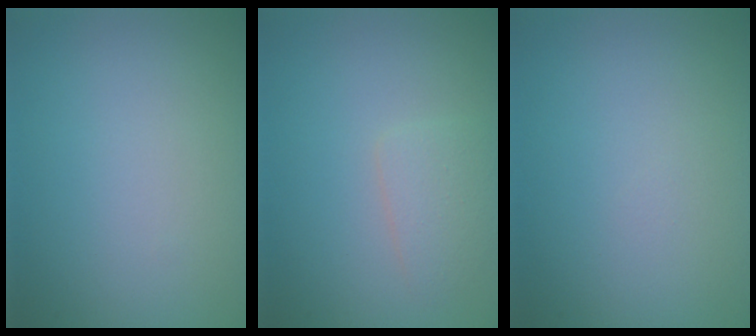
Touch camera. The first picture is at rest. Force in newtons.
{"total": 1.7, "press": 1.7, "slide": 0.1}
{"total": 0.0}